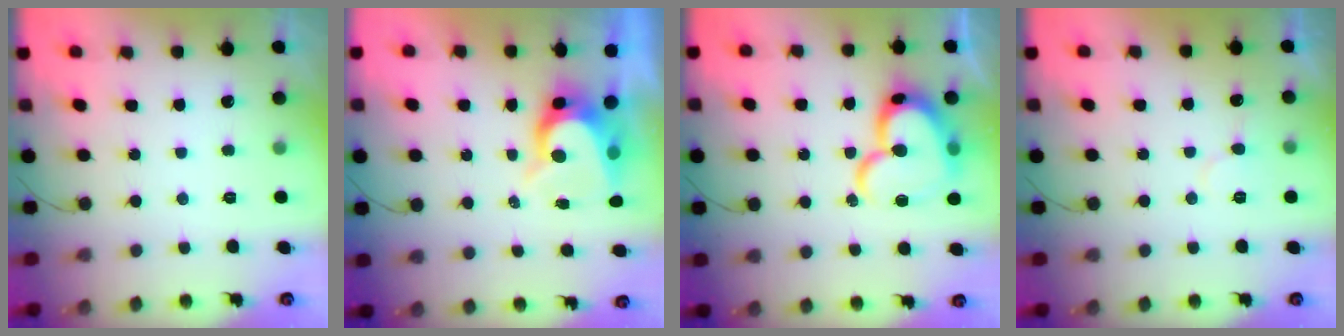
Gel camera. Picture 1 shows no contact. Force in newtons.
{"total": 8.7, "press": 8.6, "slide": 0.5}
{"total": 19.8, "press": 19.7, "slide": 2.1}
{"total": 6.2, "press": 6.2, "slide": 0.4}